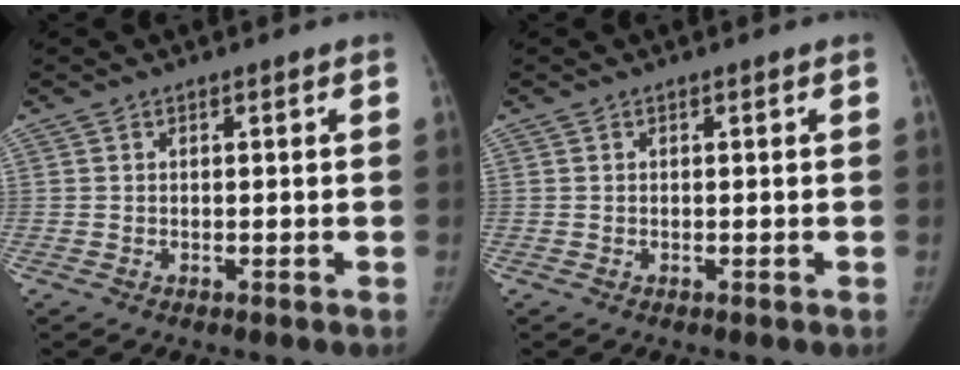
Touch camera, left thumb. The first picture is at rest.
{"total": 0.0}